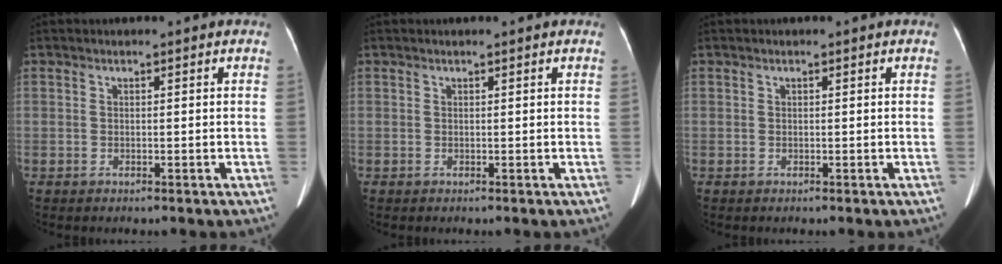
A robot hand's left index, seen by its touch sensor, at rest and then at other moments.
{"total": 0.7, "force": [0.6, 0.0, 0.2], "torque": [-0.007, 0.006, 0.005]}
{"total": 0.0}